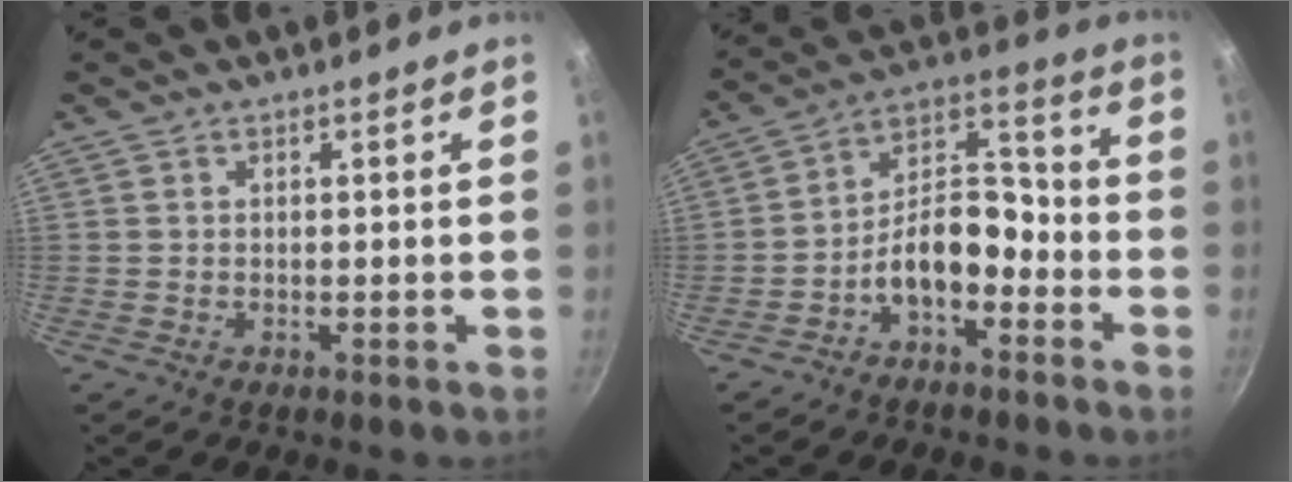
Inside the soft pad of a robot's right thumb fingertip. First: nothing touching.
{"total": 10.8, "force": [-5.1, 6.2, 7.3], "torque": [-0.096, 0.072, -0.097]}